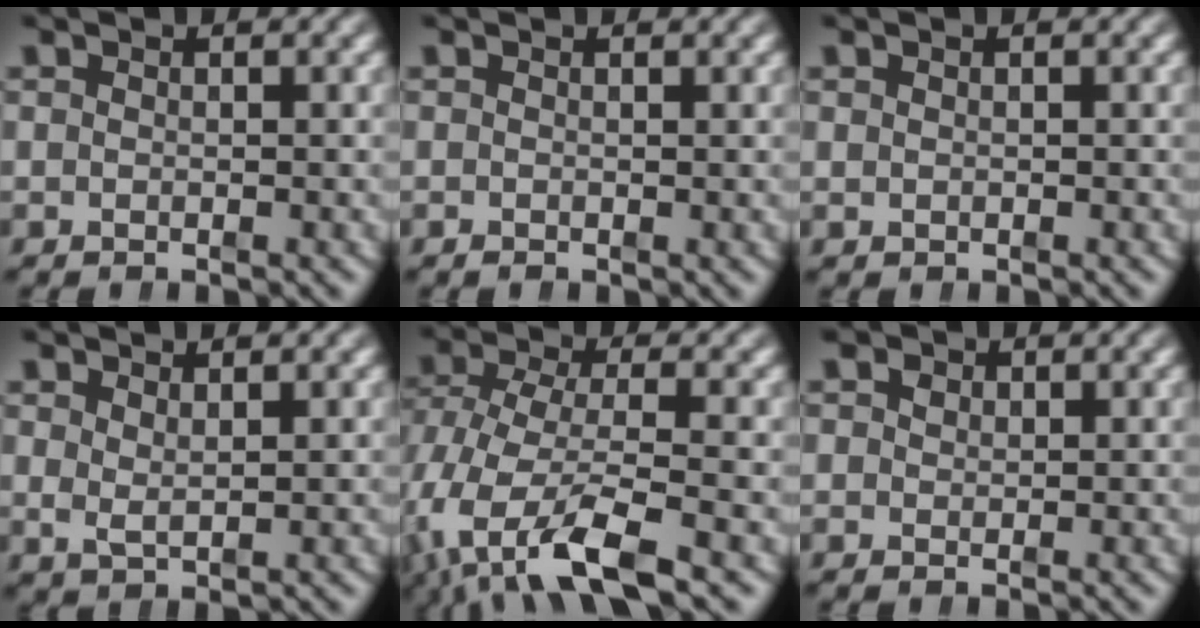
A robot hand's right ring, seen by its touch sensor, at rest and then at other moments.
{"total": 0.0}
{"total": 0.0}
{"total": 1.4, "force": [1.0, 0.1, 0.9], "torque": [-0.016, -0.009, 0.032]}
{"total": 10.1, "force": [-4.0, 6.1, 7.0], "torque": [-0.163, -0.053, -0.045]}
{"total": 1.4, "force": [0.6, 1.2, 0.5], "torque": [-0.009, -0.007, 0.015]}